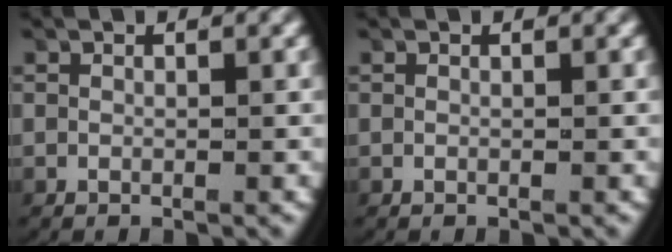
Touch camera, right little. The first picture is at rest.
{"total": 0.0}